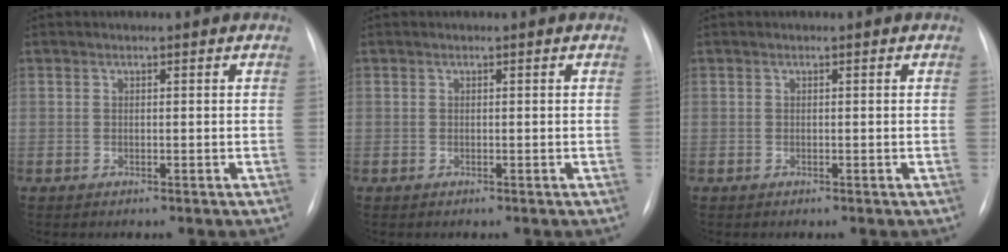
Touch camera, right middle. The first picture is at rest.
{"total": 0.0}
{"total": 0.0}